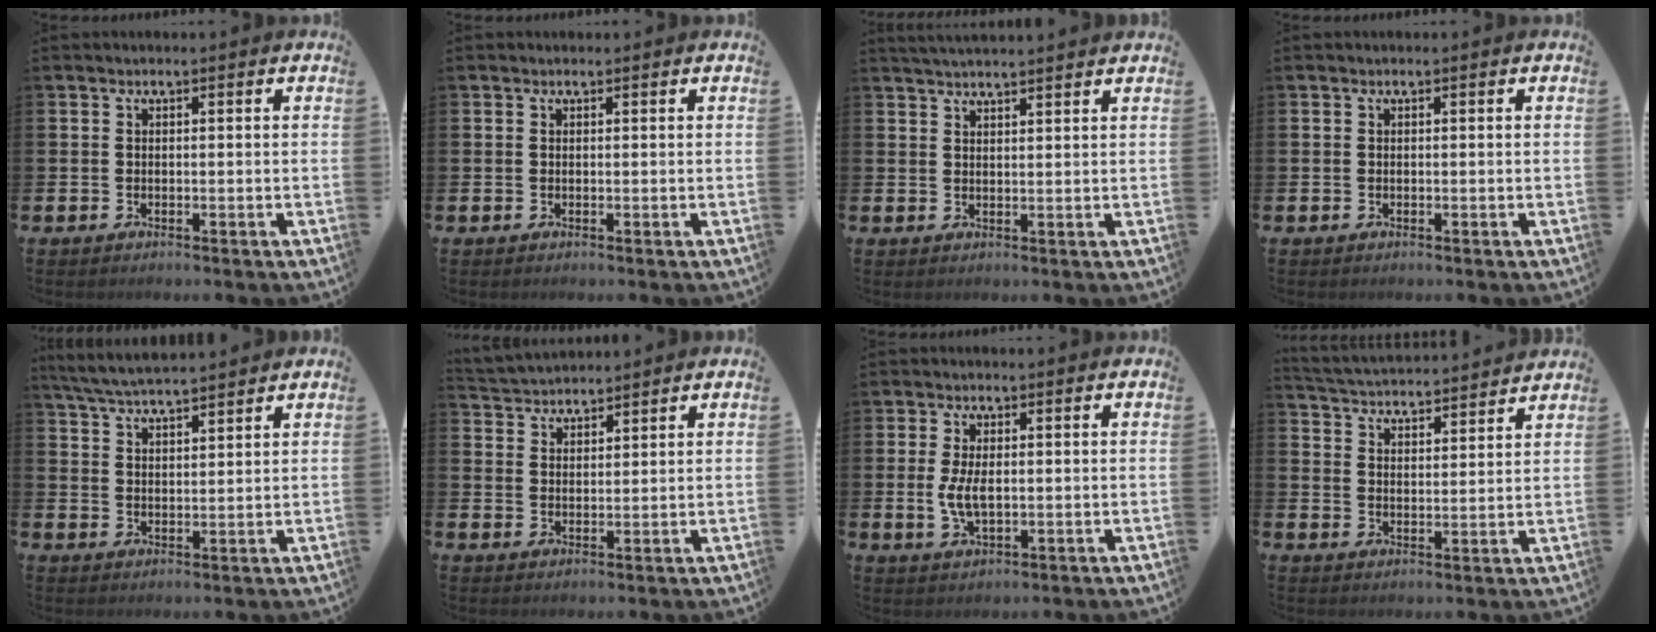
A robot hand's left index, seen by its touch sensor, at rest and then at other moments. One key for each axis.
{"total": 0.0}
{"total": 2.8, "fx": 2.8, "fy": 0.0, "fz": 0.3, "tx": -0.012, "ty": -0.009, "tz": 0.052}
{"total": 0.0}
{"total": 5.4, "fx": 5.2, "fy": 0.3, "fz": 1.2, "tx": -0.047, "ty": -0.020, "tz": 0.096}
{"total": 4.3, "fx": 4.2, "fy": 1.2, "fz": 0.3, "tx": -0.033, "ty": -0.030, "tz": 0.070}
{"total": 4.1, "fx": 0.1, "fy": 2.0, "fz": 3.6, "tx": -0.077, "ty": 0.003, "tz": -0.001}
{"total": 4.3, "fx": 4.2, "fy": 0.3, "fz": 0.0, "tx": -0.025, "ty": -0.035, "tz": 0.072}